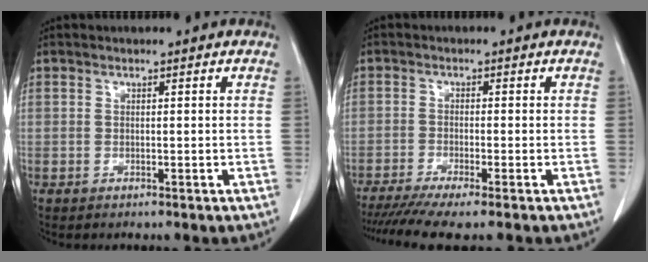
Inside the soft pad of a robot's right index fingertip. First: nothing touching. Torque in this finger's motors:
{"motor_torque": [0.83, -0.65, 0.35, 0.11]}